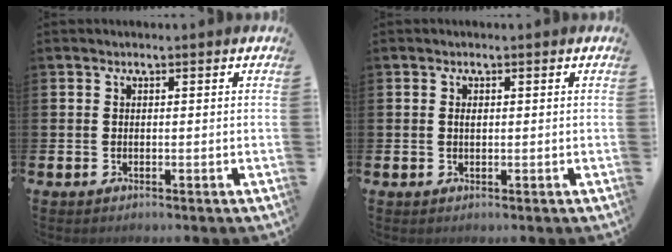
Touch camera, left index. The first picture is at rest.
{"total": 0.7, "force": [0.2, 0.4, 0.6], "torque": [-0.008, 0.002, 0.002]}